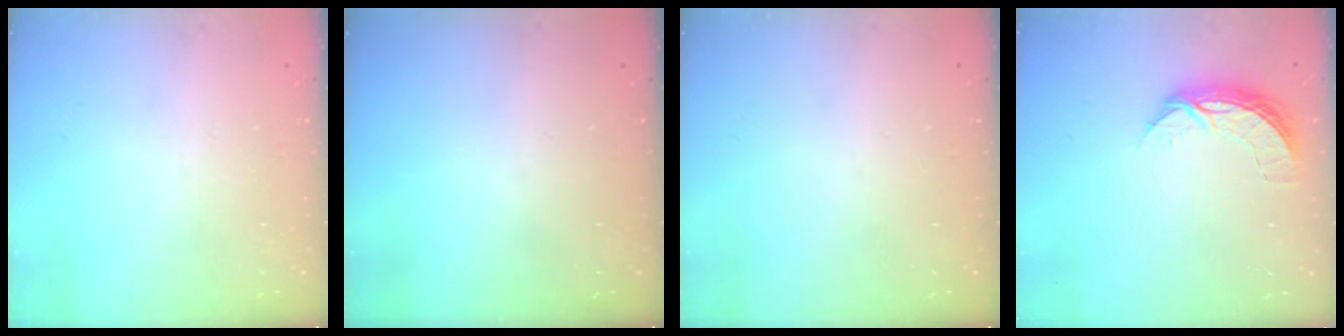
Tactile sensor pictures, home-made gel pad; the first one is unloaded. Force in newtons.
{"total": 0.0}
{"total": 0.0}
{"total": 7.2, "press": 7.2, "slide": 0.6}